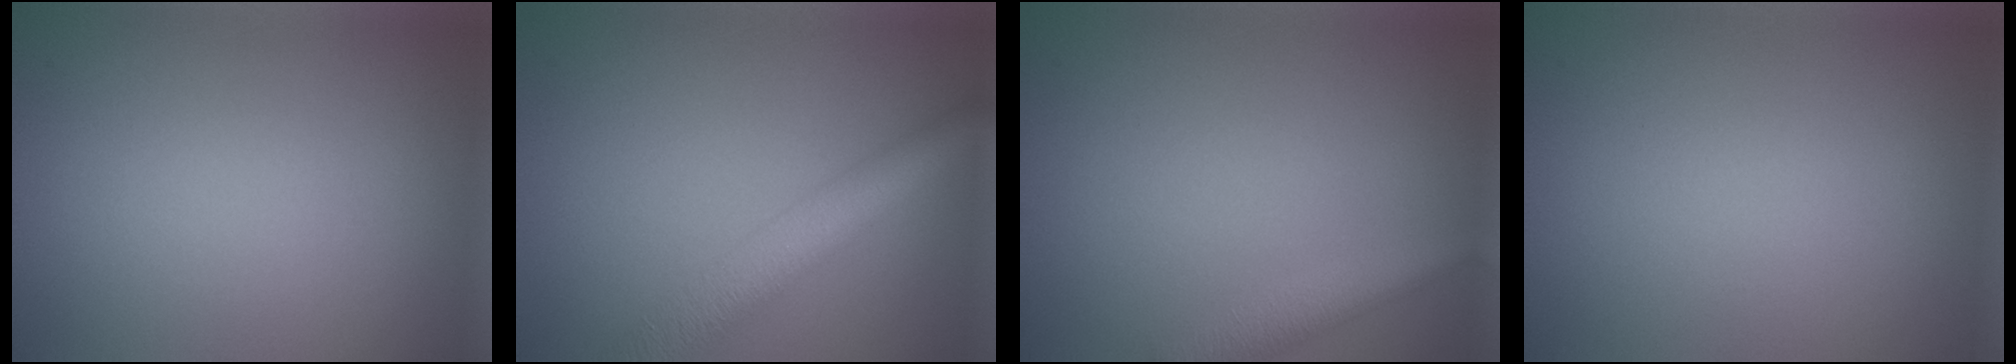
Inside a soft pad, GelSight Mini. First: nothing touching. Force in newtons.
{"total": 6.0, "press": 6.0, "slide": 0.2}
{"total": 3.6, "press": 3.6, "slide": 0.3}
{"total": 0.0}